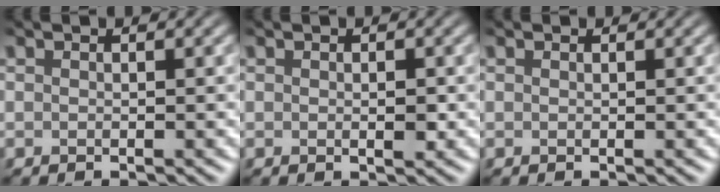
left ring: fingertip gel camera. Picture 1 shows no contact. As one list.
[{"total": 0.9, "force": [-0.1, 0.4, 0.8], "torque": [-0.015, -0.002, -0.001]}, {"total": 0.0}]